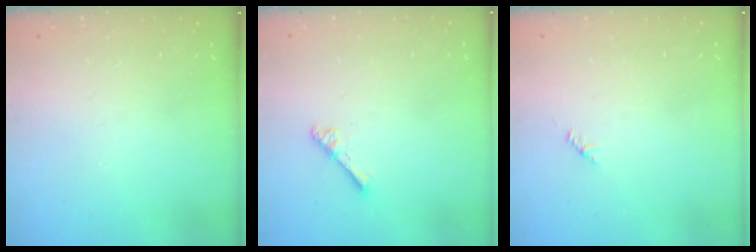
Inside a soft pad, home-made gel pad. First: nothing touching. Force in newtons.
{"total": 3.7, "press": 3.7, "slide": 0.5}
{"total": 1.5, "press": 1.4, "slide": 0.5}